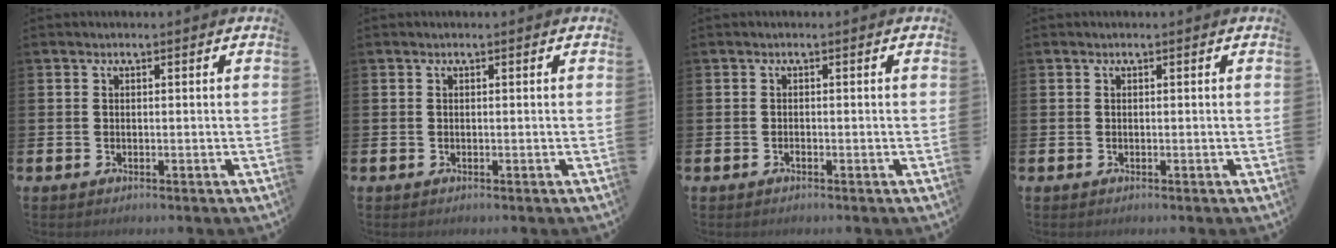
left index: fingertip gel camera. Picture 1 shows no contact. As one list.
[{"total": 0.0}, {"total": 0.5, "force": [-0.4, 0.1, 0.3], "torque": [-0.005, -0.003, -0.009]}, {"total": 0.0}]